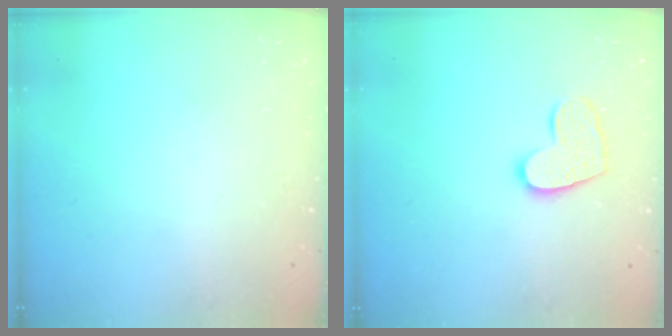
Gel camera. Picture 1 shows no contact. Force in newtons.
{"total": 11.3, "press": 11.2, "slide": 0.7}